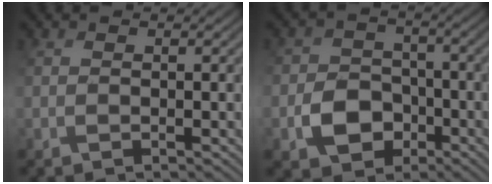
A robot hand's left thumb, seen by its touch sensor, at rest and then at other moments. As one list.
[{"total": 5.5, "force": [-2.3, 4.6, 2.1], "torque": [-0.044, -0.003, -0.047]}]